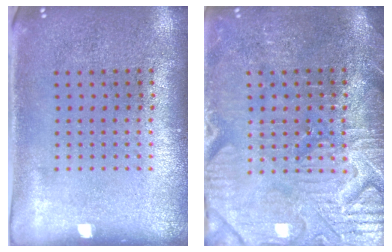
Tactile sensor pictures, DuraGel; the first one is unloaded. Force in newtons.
{"total": 4.0, "press": 3.8, "slide": 1.3}